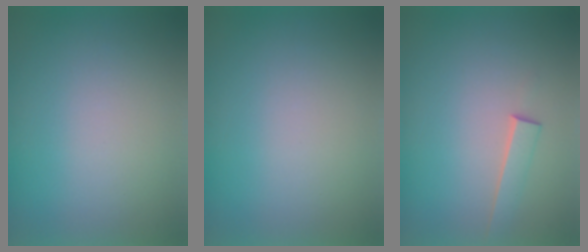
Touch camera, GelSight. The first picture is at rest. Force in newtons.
{"total": 0.0}
{"total": 2.0}